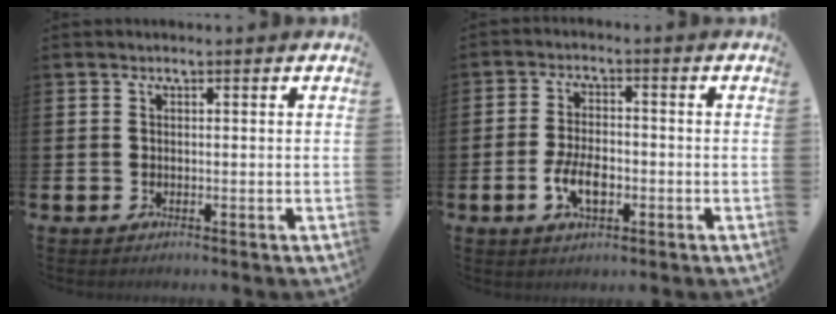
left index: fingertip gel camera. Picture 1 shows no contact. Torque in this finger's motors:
{"motor_torque": [1.13, 0.52, 0.30, 0.07]}